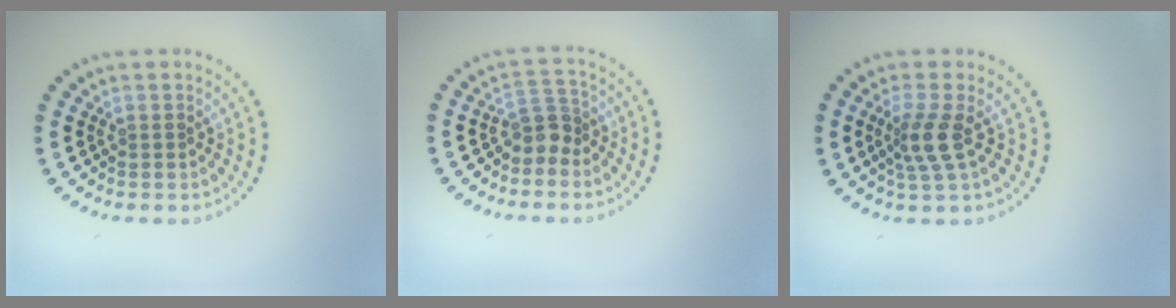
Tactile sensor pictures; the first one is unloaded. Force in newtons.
{"total": 2.3, "press": 1.7, "slide": 1.5}
{"total": 2.7, "press": 2.1, "slide": 1.8}